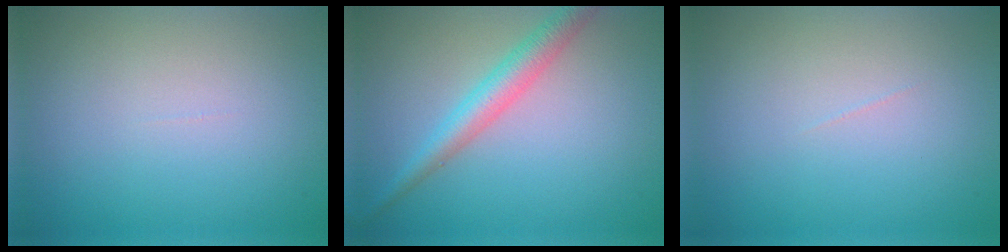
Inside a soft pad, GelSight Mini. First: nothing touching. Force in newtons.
{"total": 3.3, "press": 3.3, "slide": 0.1}
{"total": 0.0}